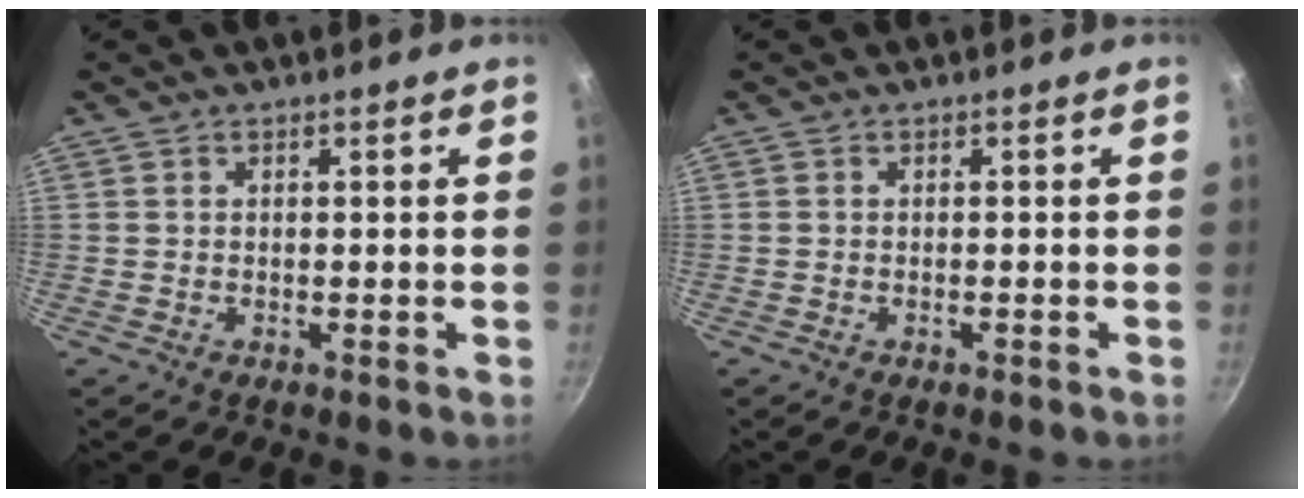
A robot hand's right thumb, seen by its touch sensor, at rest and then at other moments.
{"total": 0.6, "force": [-0.4, 0.1, 0.4], "torque": [-0.012, 0.005, -0.007]}